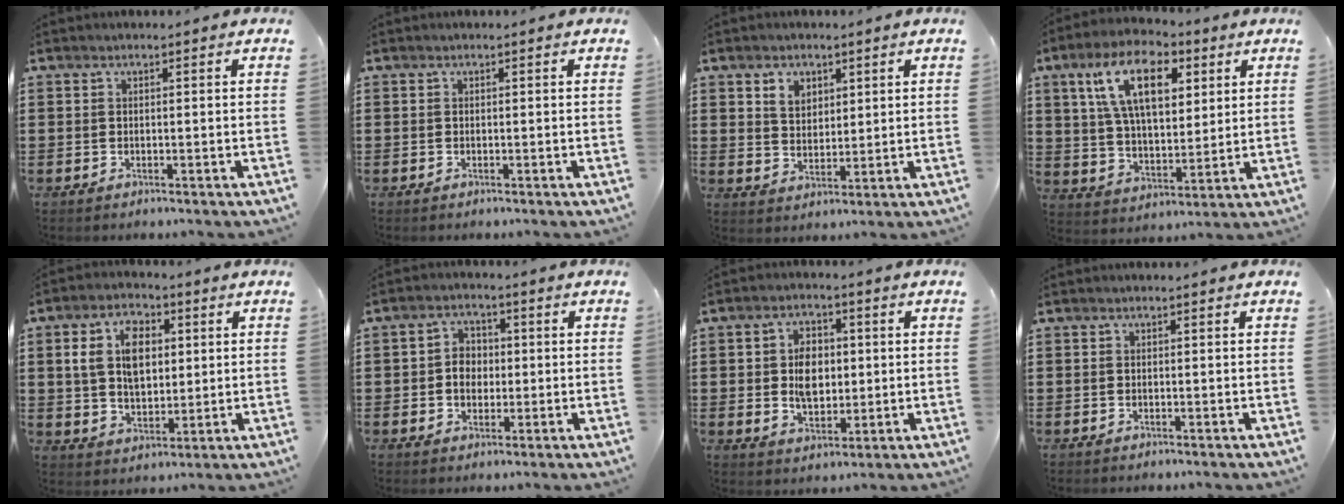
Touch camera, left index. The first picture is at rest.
{"total": 0.0}
{"total": 3.8, "force": [2.4, 2.6, 1.3], "torque": [-0.020, 0.004, 0.042]}
{"total": 13.2, "force": [6.5, 6.2, 9.8], "torque": [-0.203, 0.010, 0.116]}
{"total": 8.3, "force": [2.3, 5.3, 6.0], "torque": [-0.122, 0.012, 0.034]}
{"total": 4.0, "force": [-0.2, 3.4, 2.2], "torque": [-0.044, 0.007, -0.010]}
{"total": 6.1, "force": [0.4, 4.0, 4.6], "torque": [-0.080, 0.009, 0.003]}
{"total": 0.0}